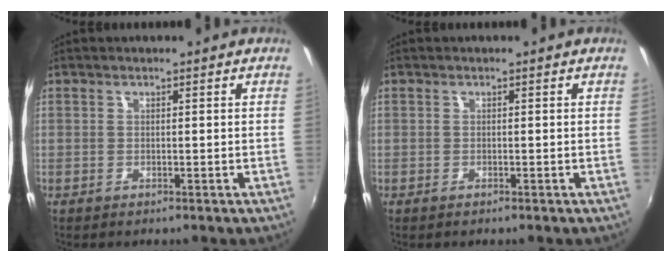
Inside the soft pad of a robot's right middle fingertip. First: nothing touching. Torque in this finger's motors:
{"motor_torque": [-0.19, 0.02, -0.04, 0.00]}